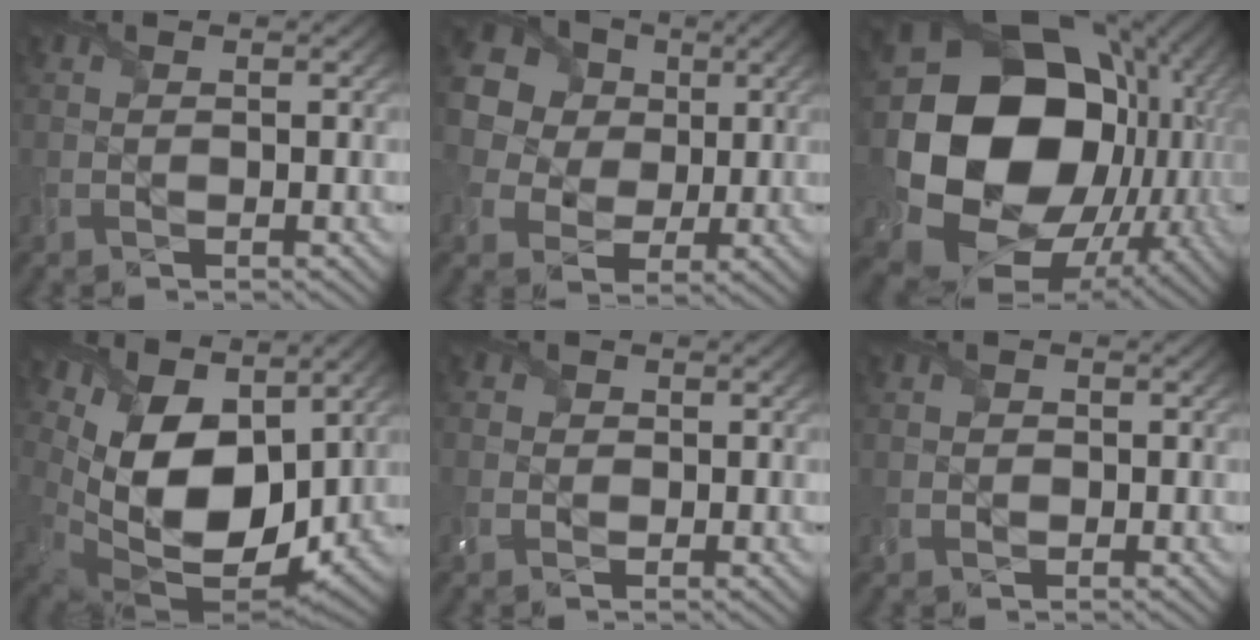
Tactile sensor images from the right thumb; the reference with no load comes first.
{"total": 17.8, "force": [6.1, 15.0, 7.4], "torque": [-0.246, 0.029, 0.106]}
{"total": 23.8, "force": [-0.3, 19.0, 14.3], "torque": [-0.320, -0.075, 0.013]}
{"total": 15.2, "force": [5.1, 9.3, 10.9], "torque": [-0.227, -0.014, 0.109]}
{"total": 2.1, "force": [0.0, 2.1, 0.6], "torque": [-0.017, 0.005, -0.008]}
{"total": 1.2, "force": [-0.2, 1.1, 0.3], "torque": [-0.006, -0.004, -0.002]}